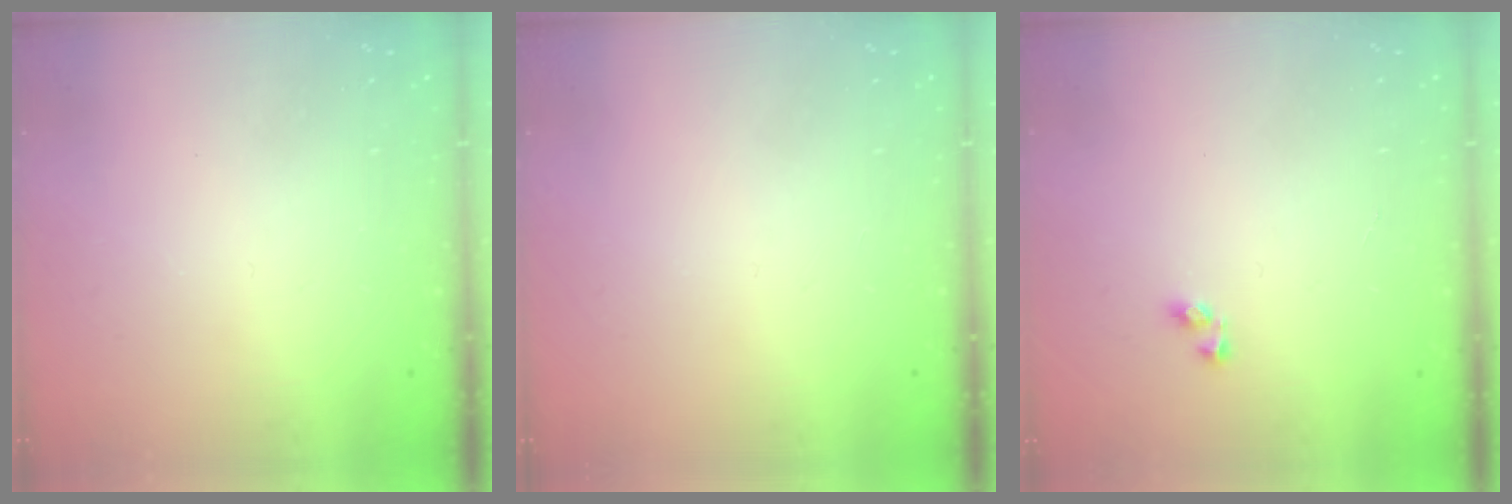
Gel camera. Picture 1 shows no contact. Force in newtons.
{"total": 0.0}
{"total": 2.9, "press": 2.9, "slide": 0.2}